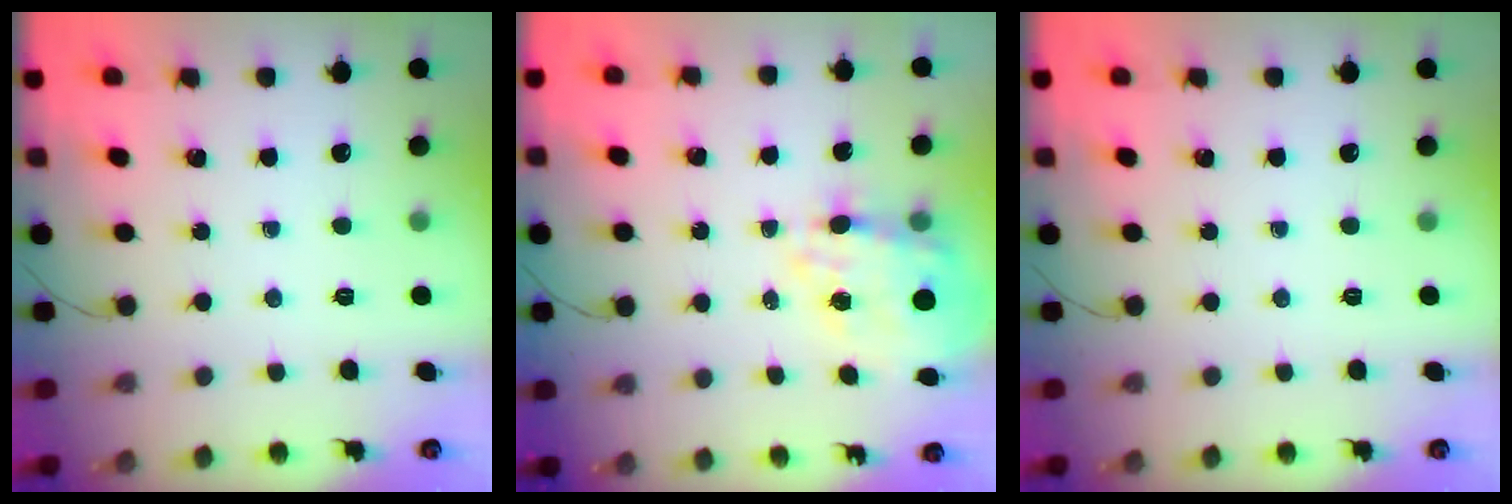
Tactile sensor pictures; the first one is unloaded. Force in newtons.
{"total": 13.1, "press": 12.6, "slide": 3.5}
{"total": 0.0}